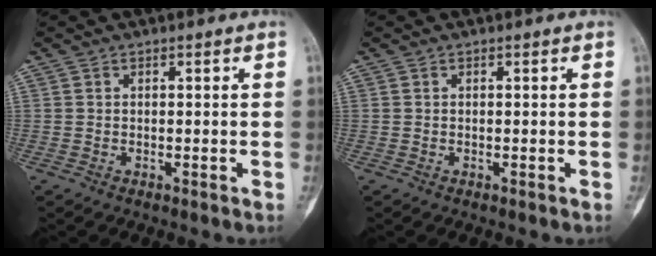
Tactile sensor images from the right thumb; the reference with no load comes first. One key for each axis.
{"total": 0.0}